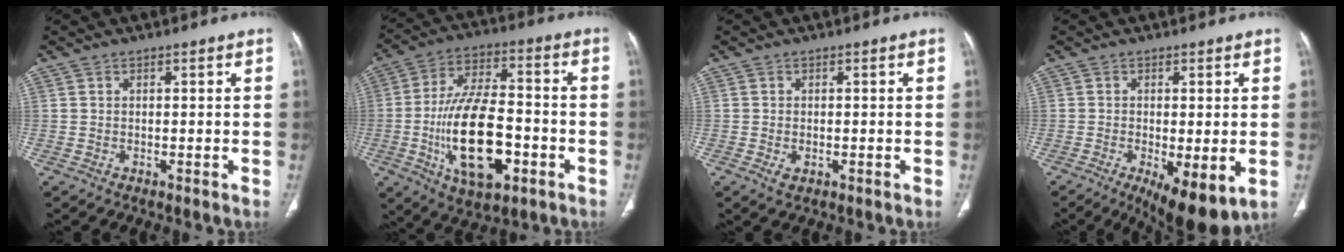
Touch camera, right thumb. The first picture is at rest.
{"total": 19.5, "force": [-5.3, 9.3, 16.3], "torque": [-0.284, 0.022, -0.082]}
{"total": 1.4, "force": [-0.4, 0.8, 1.0], "torque": [-0.025, 0.004, -0.003]}
{"total": 10.5, "force": [-3.5, 3.6, 9.3], "torque": [-0.142, -0.019, -0.047]}